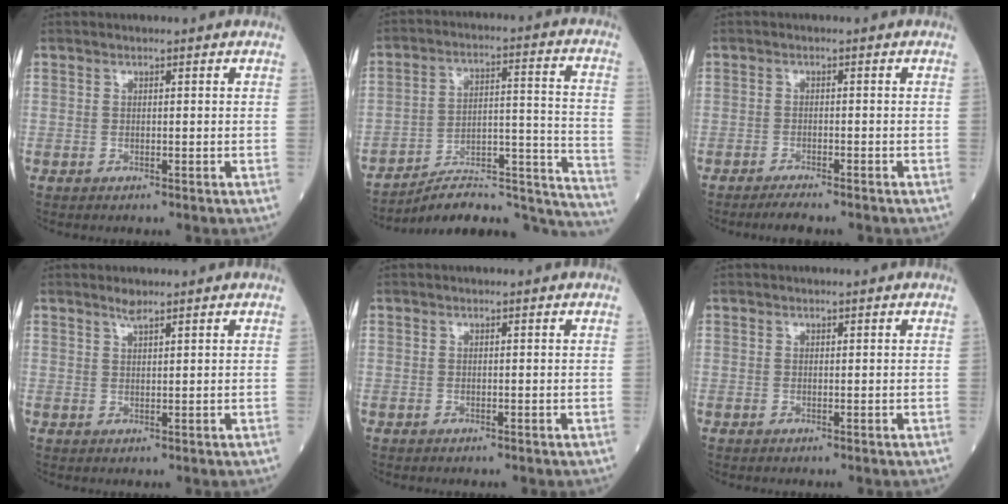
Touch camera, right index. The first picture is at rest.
{"total": 22.6, "force": [-21.3, 2.9, 6.8], "torque": [-0.029, 0.050, -0.301]}
{"total": 3.3, "force": [-3.0, 0.3, 1.5], "torque": [-0.026, -0.006, -0.045]}
{"total": 1.6, "force": [1.4, 0.1, 0.8], "torque": [-0.017, 0.000, 0.028]}
{"total": 0.0}
{"total": 0.0}